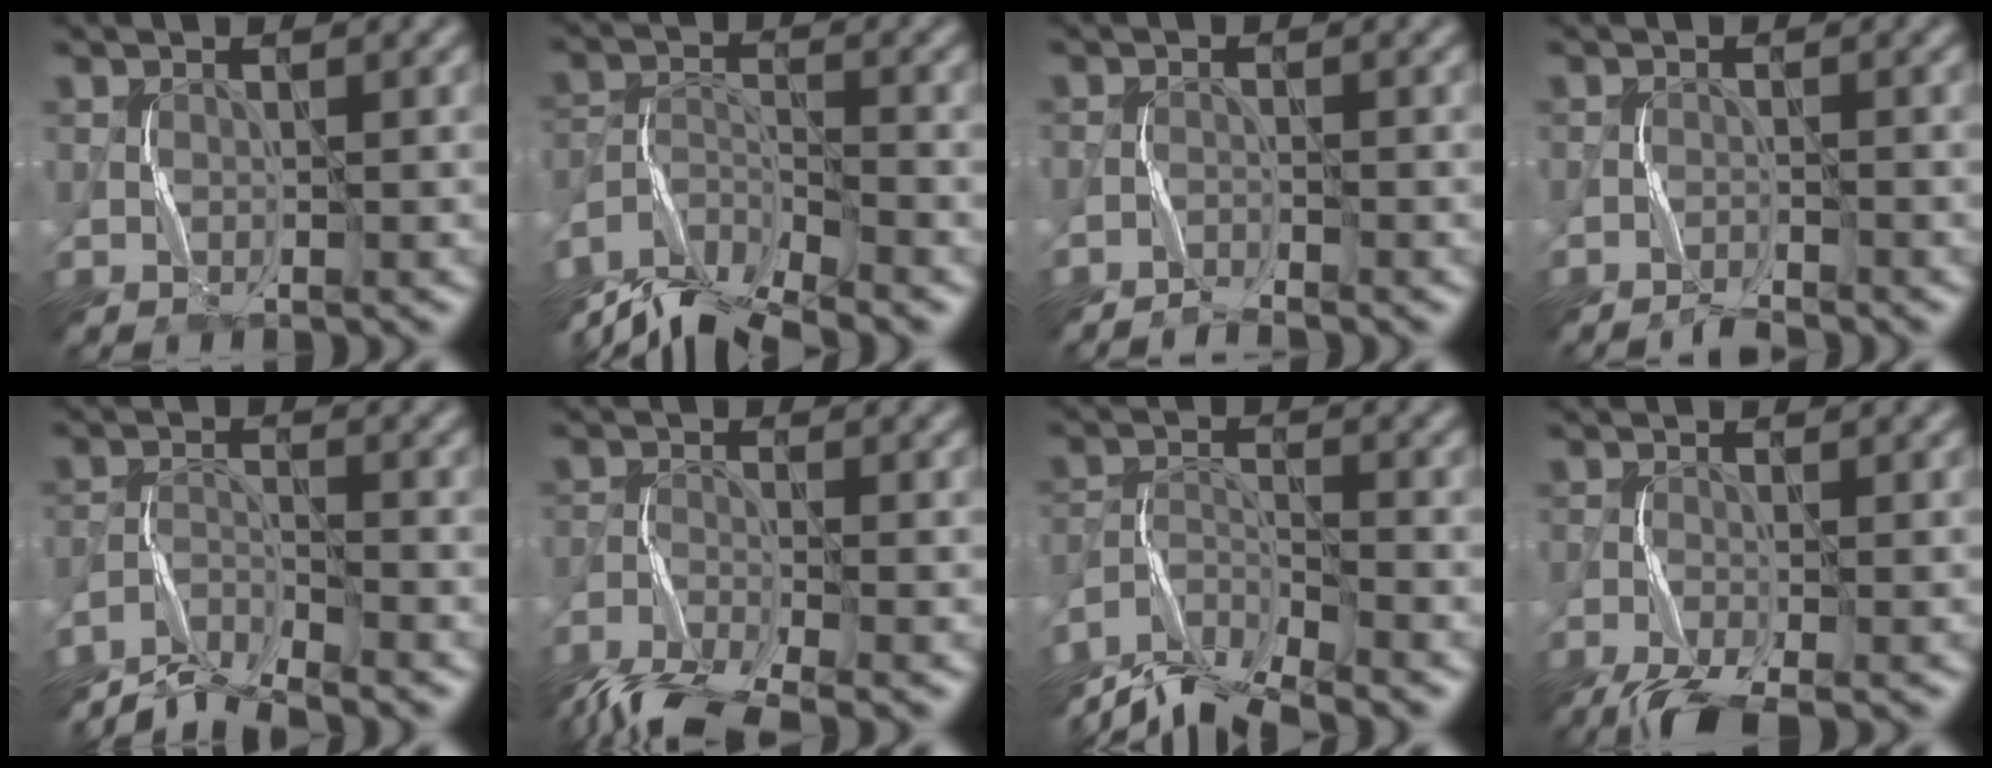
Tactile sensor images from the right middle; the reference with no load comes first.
{"total": 7.8, "force": [-7.2, 1.3, 2.7], "torque": [-0.052, -0.002, -0.138]}
{"total": 1.5, "force": [-1.4, -0.5, -0.3], "torque": [0.002, 0.009, -0.032]}
{"total": 1.4, "force": [-1.3, -0.4, -0.1], "torque": [0.003, 0.009, -0.029]}
{"total": 3.9, "force": [-3.9, -0.1, 0.6], "torque": [-0.011, 0.007, -0.083]}
{"total": 7.4, "force": [-6.5, 1.4, 3.4], "torque": [-0.061, -0.023, -0.129]}
{"total": 6.9, "force": [-6.5, 0.9, 2.2], "torque": [-0.038, -0.002, -0.125]}
{"total": 4.6, "force": [-3.6, 0.7, 2.7], "torque": [-0.054, -0.009, -0.075]}